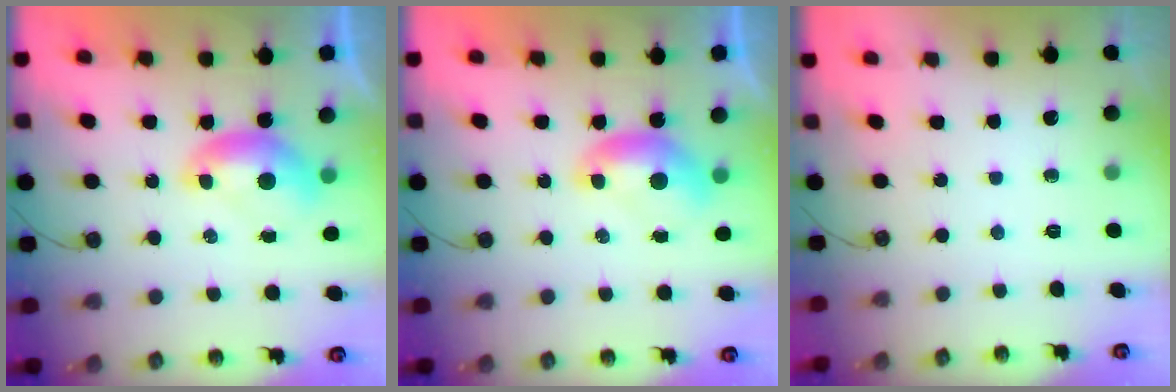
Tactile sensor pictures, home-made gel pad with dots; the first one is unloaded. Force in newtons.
{"total": 0.0}
{"total": 0.0}